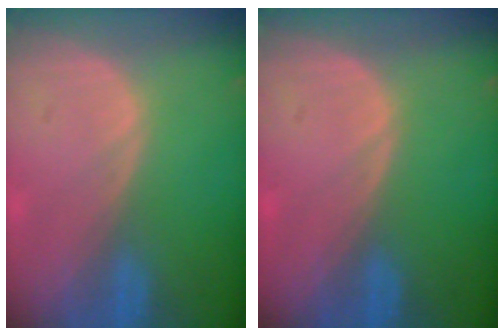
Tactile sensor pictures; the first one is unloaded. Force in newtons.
{"total": 0.0}